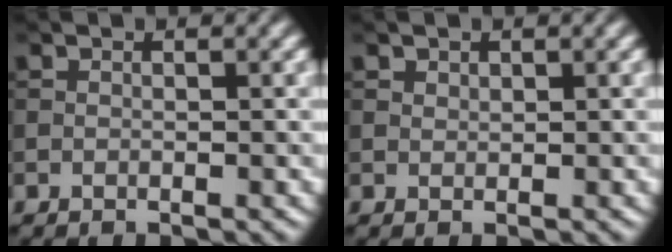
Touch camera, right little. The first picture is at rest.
{"total": 0.7, "force": [0.5, 0.4, 0.1], "torque": [-0.001, -0.002, 0.012]}